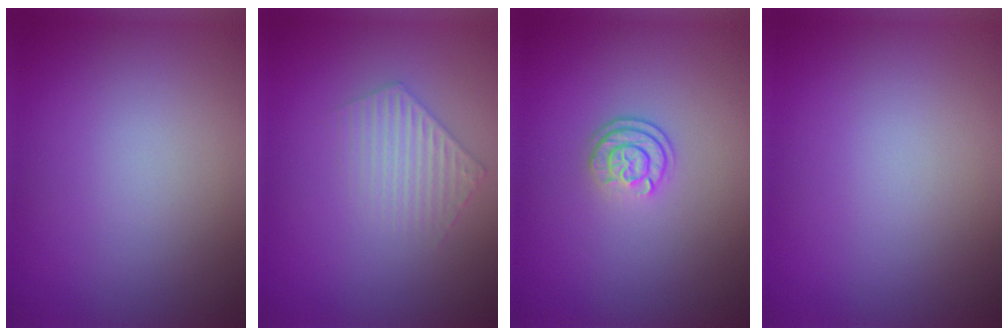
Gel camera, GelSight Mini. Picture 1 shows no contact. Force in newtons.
{"total": 2.2, "press": 2.1, "slide": 0.4}
{"total": 2.1, "press": 1.8, "slide": 1.2}
{"total": 0.0}